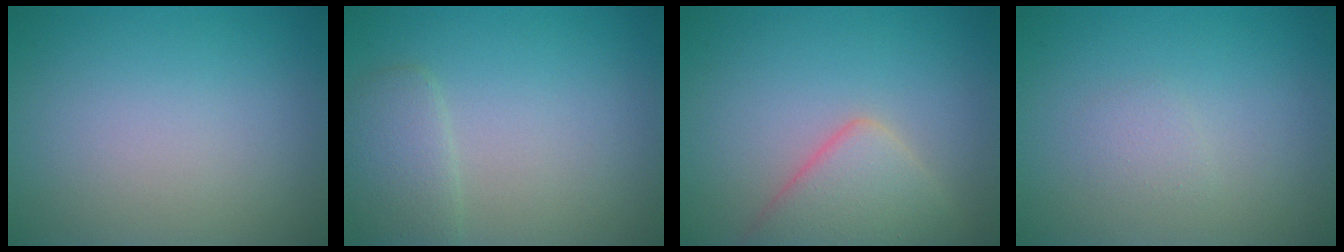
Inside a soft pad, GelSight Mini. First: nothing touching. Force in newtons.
{"total": 2.4, "press": 2.4, "slide": 0.1}
{"total": 4.4, "press": 4.4, "slide": 0.2}
{"total": 0.9, "press": 0.9, "slide": 0.1}